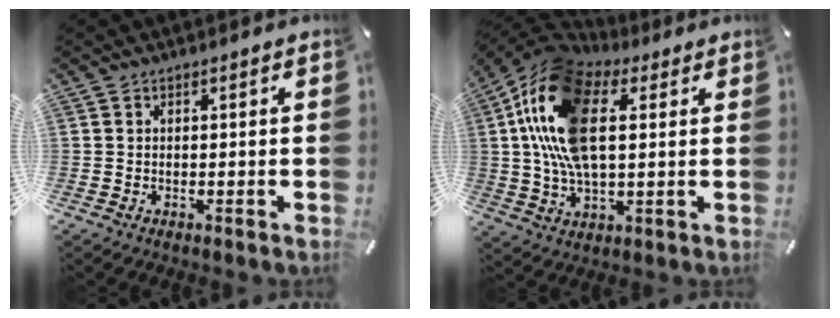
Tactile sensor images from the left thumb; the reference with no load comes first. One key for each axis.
{"total": 20.1, "fx": 5.4, "fy": 11.3, "fz": 15.8, "tx": -0.362, "ty": 0.001, "tz": 0.089}